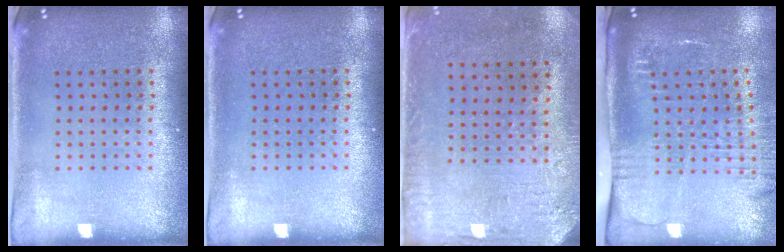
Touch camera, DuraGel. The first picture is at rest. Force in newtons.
{"total": 0.0}
{"total": 3.2, "press": 2.5, "slide": 2.0}
{"total": 2.7, "press": 2.0, "slide": 1.8}